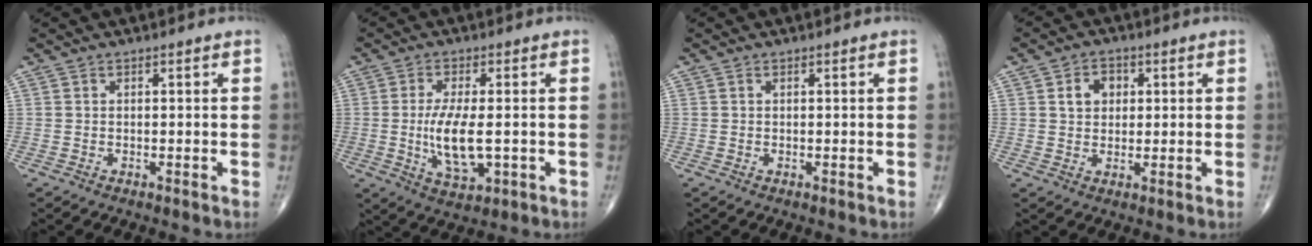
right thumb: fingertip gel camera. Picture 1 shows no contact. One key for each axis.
{"total": 9.2, "fx": -0.9, "fy": 3.6, "fz": 8.4, "tx": -0.159, "ty": -0.014, "tz": -0.009}
{"total": 0.0}
{"total": 4.8, "fx": 1.3, "fy": 3.8, "fz": 2.7, "tx": -0.026, "ty": 0.003, "tz": 0.019}